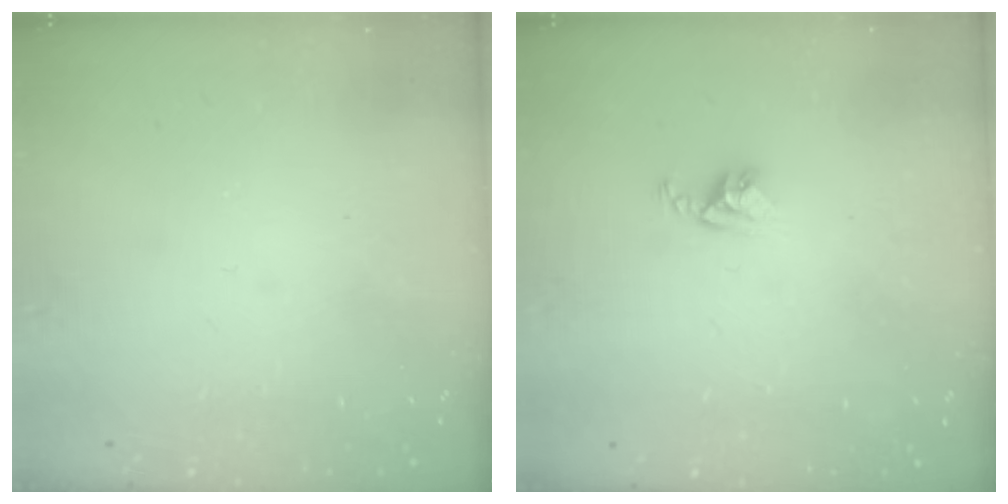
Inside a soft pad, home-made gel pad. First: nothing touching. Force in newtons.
{"total": 3.9, "press": 3.9, "slide": 0.2}